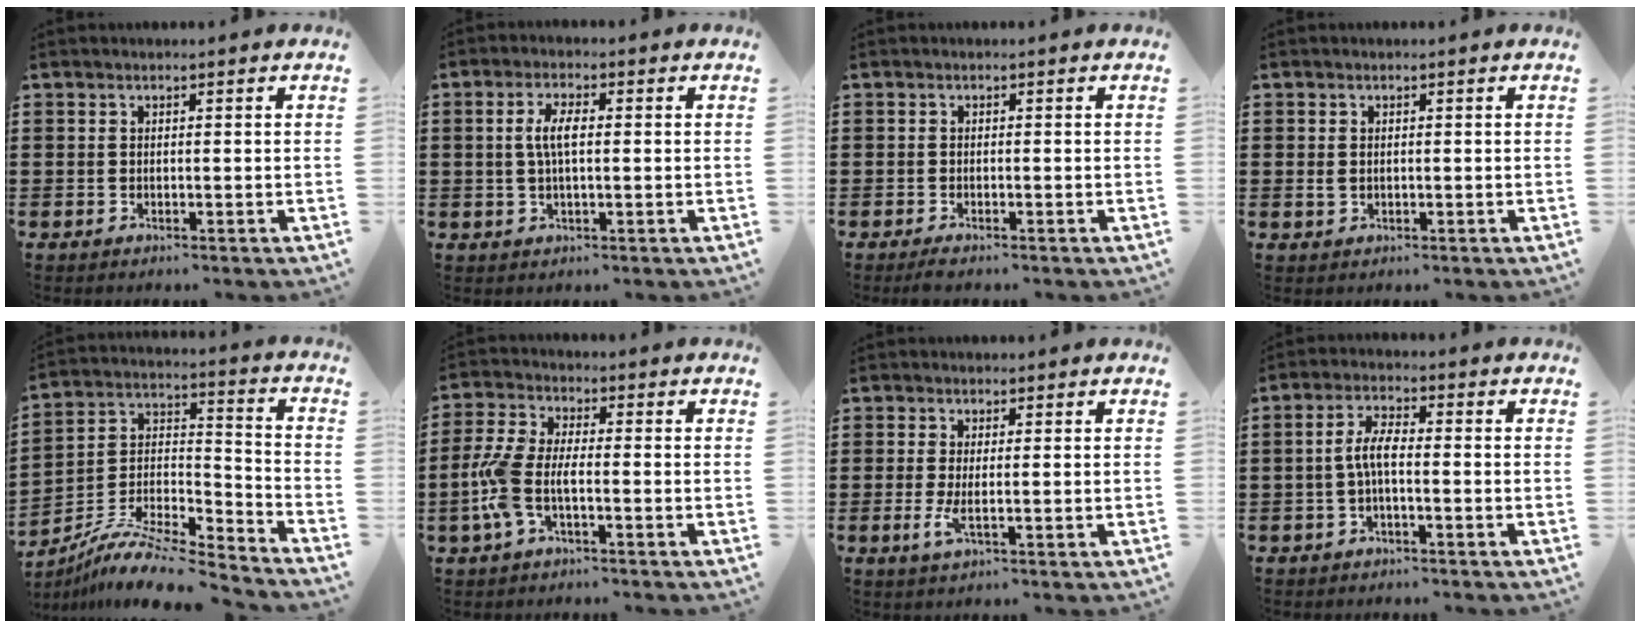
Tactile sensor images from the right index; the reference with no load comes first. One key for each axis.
{"total": 4.3, "fx": 0.2, "fy": 1.5, "fz": 4.0, "tx": -0.091, "ty": 0.001, "tz": -0.004}
{"total": 0.9, "fx": -0.8, "fy": 0.0, "fz": 0.4, "tx": -0.008, "ty": -0.006, "tz": -0.014}
{"total": 1.1, "fx": 0.0, "fy": 0.9, "fz": 0.6, "tx": -0.015, "ty": 0.004, "tz": 0.000}
{"total": 9.6, "fx": -8.5, "fy": 1.6, "fz": 4.0, "tx": -0.083, "ty": 0.004, "tz": -0.173}
{"total": 6.6, "fx": -1.9, "fy": 2.8, "fz": 5.6, "tx": -0.147, "ty": -0.010, "tz": -0.045}
{"total": 2.8, "fx": -0.2, "fy": 0.4, "fz": 2.8, "tx": -0.066, "ty": -0.011, "tz": -0.006}
{"total": 4.4, "fx": -0.8, "fy": 1.4, "fz": 4.1, "tx": -0.087, "ty": 0.003, "tz": -0.021}